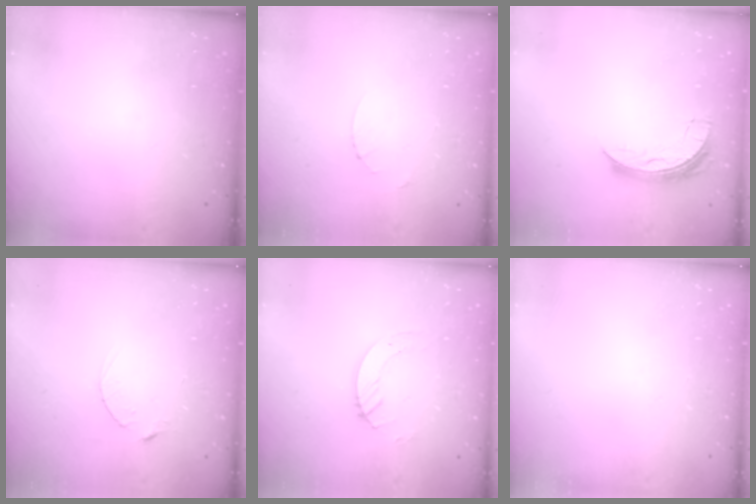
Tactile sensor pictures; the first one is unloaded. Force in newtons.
{"total": 2.7, "press": 2.7, "slide": 0.3}
{"total": 7.6, "press": 7.5, "slide": 1.1}
{"total": 2.5, "press": 2.5, "slide": 0.4}
{"total": 5.2, "press": 5.2, "slide": 0.3}
{"total": 0.0}